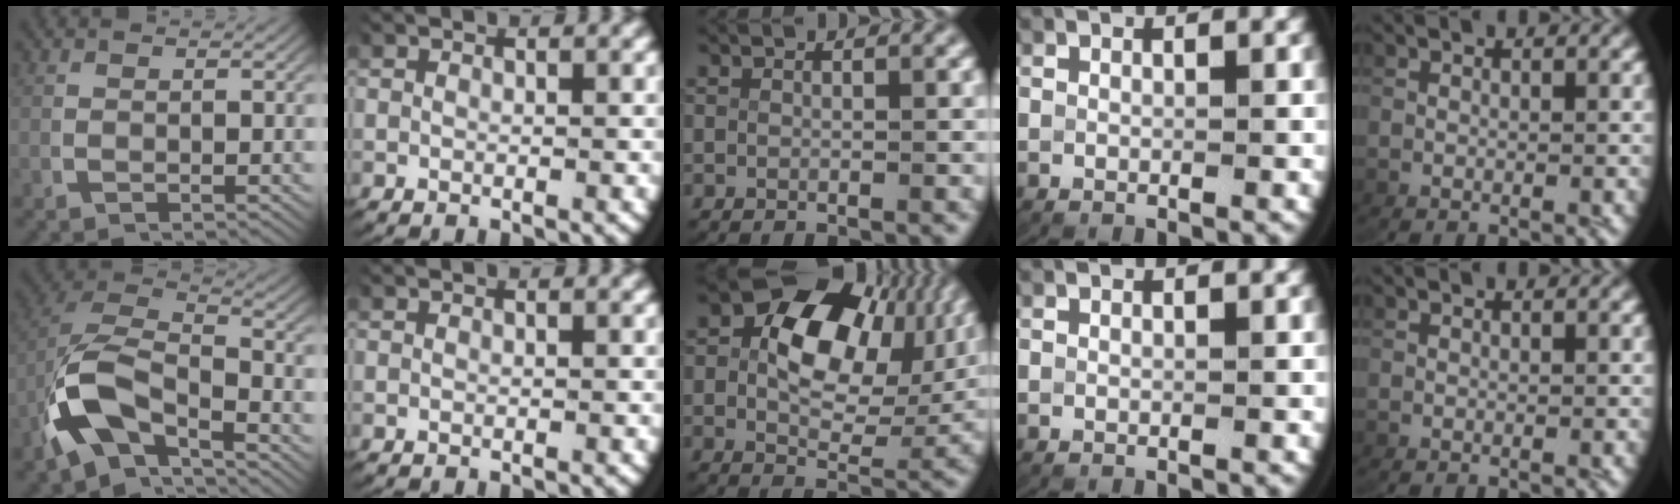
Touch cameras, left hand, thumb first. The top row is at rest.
{"thumb": {"total": 11.8, "force": [-1.9, 8.1, 8.2], "torque": [-0.189, -0.044, -0.025]}, "middle": {"total": 12.1, "force": [3.0, 7.4, 9.1], "torque": [-0.126, 0.020, 0.034]}}